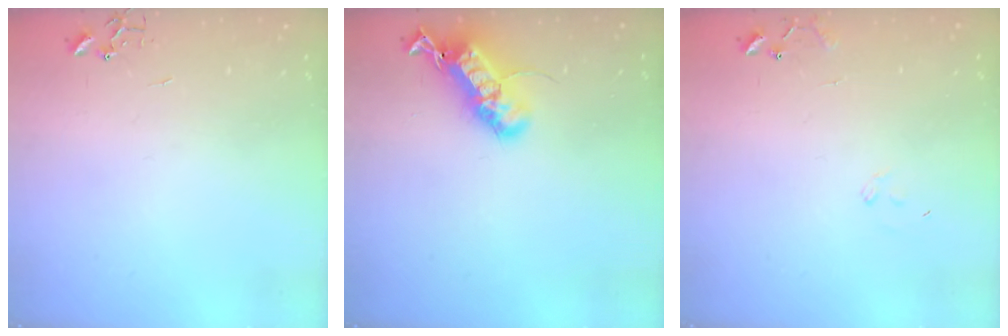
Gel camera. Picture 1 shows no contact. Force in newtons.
{"total": 19.9, "press": 19.9, "slide": 0.3}
{"total": 7.6, "press": 7.6, "slide": 0.7}